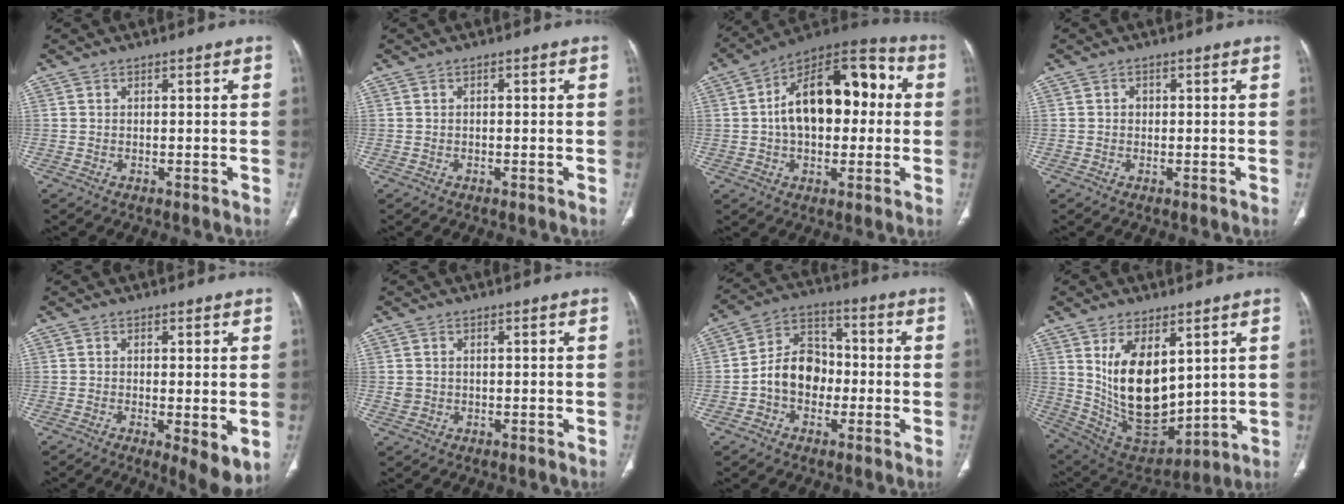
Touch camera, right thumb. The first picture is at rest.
{"total": 0.0}
{"total": 20.2, "force": [1.7, 11.7, 16.4], "torque": [-0.227, 0.043, 0.021]}
{"total": 1.1, "force": [0.1, 1.0, 0.4], "torque": [-0.002, 0.004, 0.000]}
{"total": 6.3, "force": [-1.1, 1.8, 5.9], "torque": [-0.092, -0.022, -0.016]}
{"total": 1.6, "force": [0.0, 1.5, 0.6], "torque": [-0.010, 0.001, 0.004]}
{"total": 10.6, "force": [-1.9, 8.2, 6.5], "torque": [-0.086, 0.037, -0.045]}
{"total": 17.9, "force": [4.7, 9.8, 14.2], "torque": [-0.220, -0.033, 0.119]}